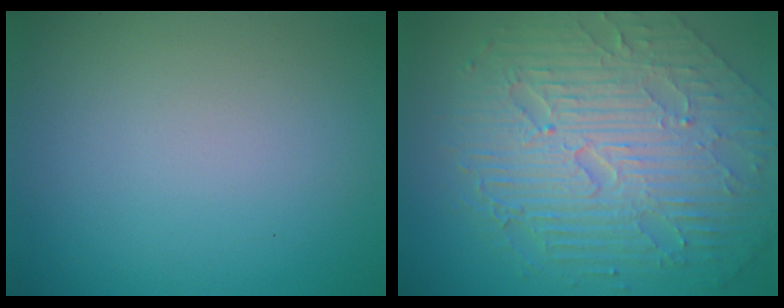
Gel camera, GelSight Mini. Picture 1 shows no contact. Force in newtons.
{"total": 10.3, "press": 6.8, "slide": 7.7}